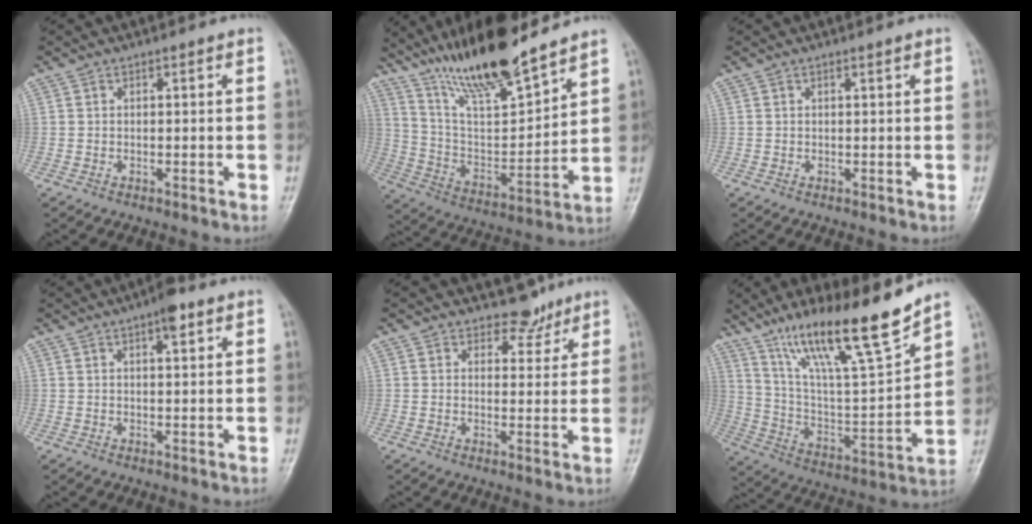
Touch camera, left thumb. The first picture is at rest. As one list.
[{"total": 18.8, "force": [15.1, 3.6, 10.6], "torque": [-0.156, -0.079, 0.281]}, {"total": 0.7, "force": [0.5, 0.0, 0.5], "torque": [-0.009, -0.001, 0.008]}, {"total": 4.1, "force": [2.2, 1.3, 3.2], "torque": [-0.042, -0.003, 0.030]}, {"total": 4.1, "force": [3.4, 2.2, 0.4], "torque": [0.021, -0.024, 0.048]}, {"total": 21.3, "force": [15.2, 2.7, 14.7], "torque": [-0.225, -0.066, 0.272]}]